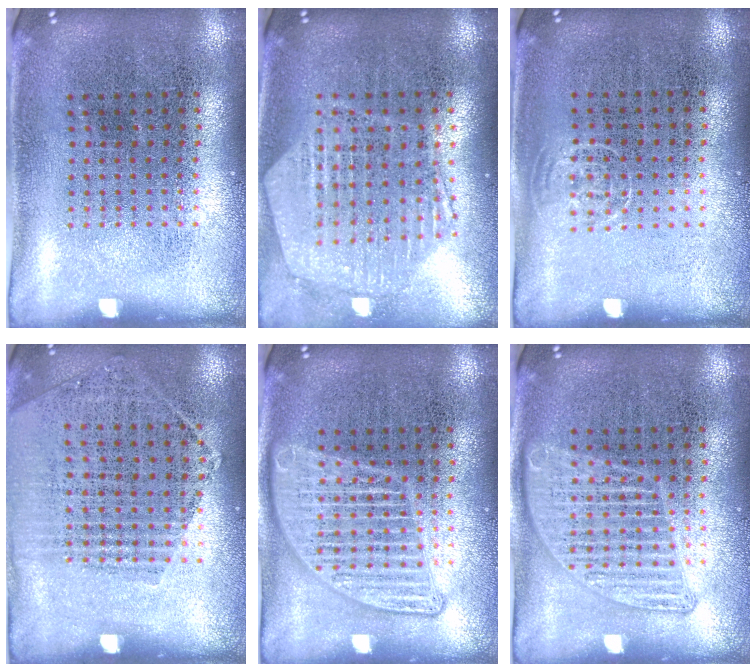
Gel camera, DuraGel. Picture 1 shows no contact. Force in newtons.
{"total": 1.2, "press": 1.1, "slide": 0.2}
{"total": 0.7, "press": 0.5, "slide": 0.4}
{"total": 1.1, "press": 1.1, "slide": 0.4}
{"total": 2.8, "press": 2.8, "slide": 0.3}
{"total": 1.3, "press": 1.3, "slide": 0.1}